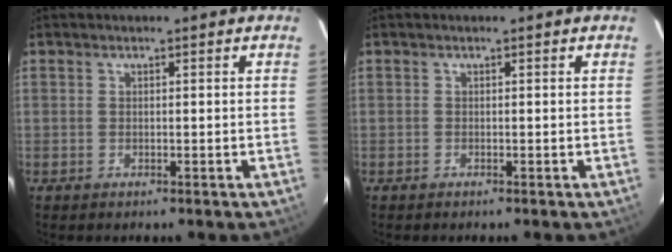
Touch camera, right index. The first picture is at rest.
{"total": 0.0}